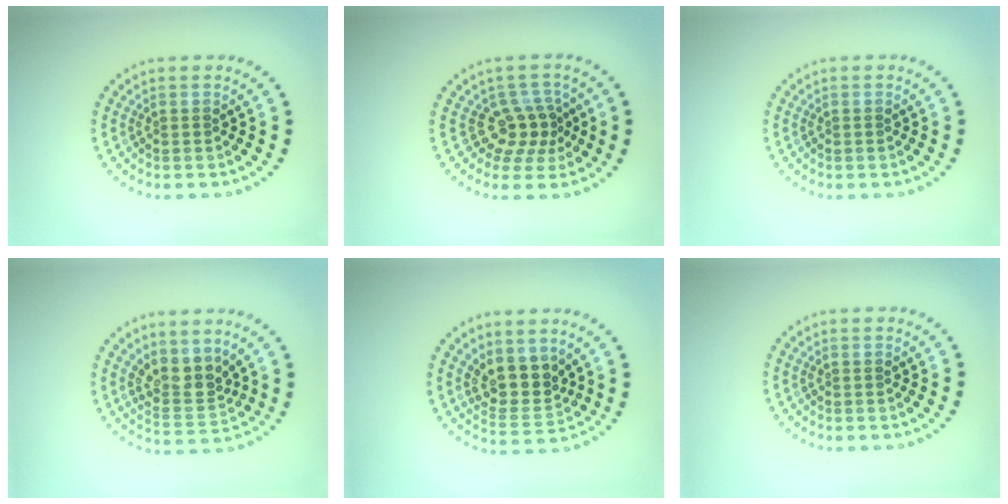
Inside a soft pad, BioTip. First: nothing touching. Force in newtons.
{"total": 3.0, "press": 2.3, "slide": 1.9}
{"total": 0.0}
{"total": 3.1, "press": 2.4, "slide": 2.0}
{"total": 3.6, "press": 3.1, "slide": 1.9}
{"total": 0.0}